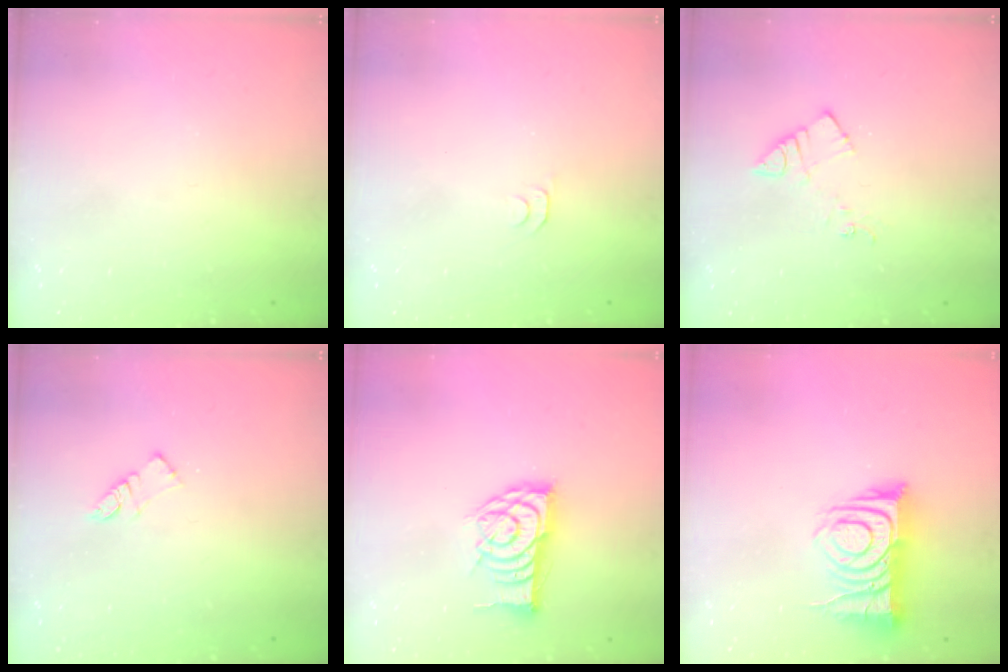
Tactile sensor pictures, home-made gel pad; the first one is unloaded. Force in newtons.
{"total": 3.5, "press": 3.4, "slide": 0.4}
{"total": 5.2, "press": 5.2, "slide": 0.7}
{"total": 5.8, "press": 5.8, "slide": 0.4}
{"total": 13.1, "press": 13.1, "slide": 0.5}
{"total": 11.3, "press": 11.2, "slide": 1.4}